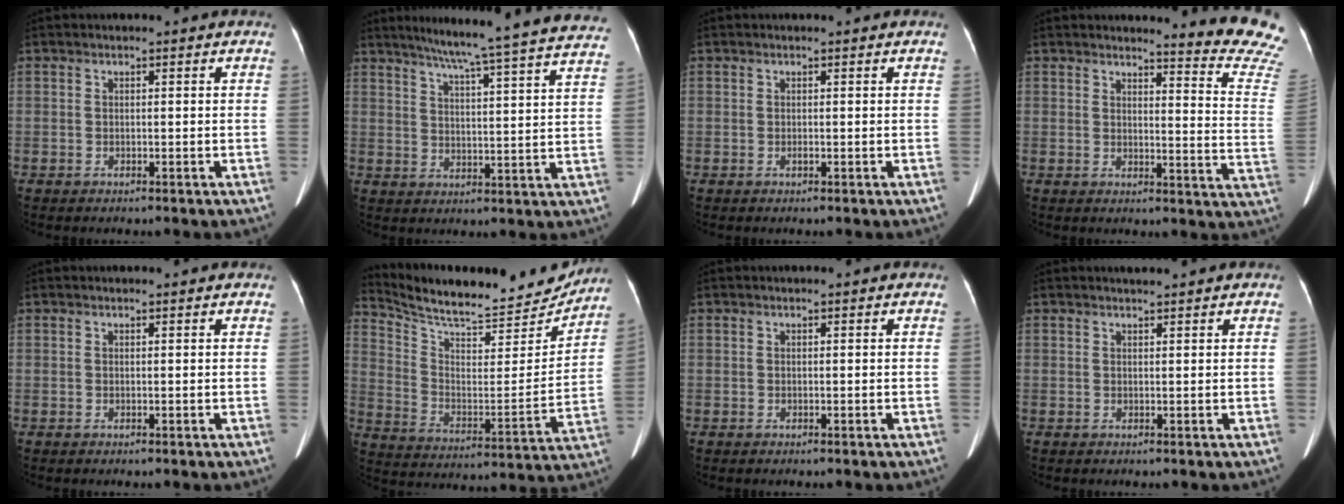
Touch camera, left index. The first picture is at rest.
{"total": 25.6, "force": [22.9, -0.6, 11.4], "torque": [-0.176, -0.044, 0.279]}
{"total": 0.0}
{"total": 13.6, "force": [13.3, -1.3, 2.1], "torque": [-0.009, -0.147, 0.119]}
{"total": 0.6, "force": [0.6, 0.1, 0.1], "torque": [-0.003, 0.006, 0.006]}
{"total": 22.0, "force": [20.4, 4.2, 7.1], "torque": [-0.125, -0.032, 0.301]}
{"total": 0.0}
{"total": 1.2, "force": [1.1, -0.1, 0.4], "torque": [-0.008, 0.007, 0.022]}